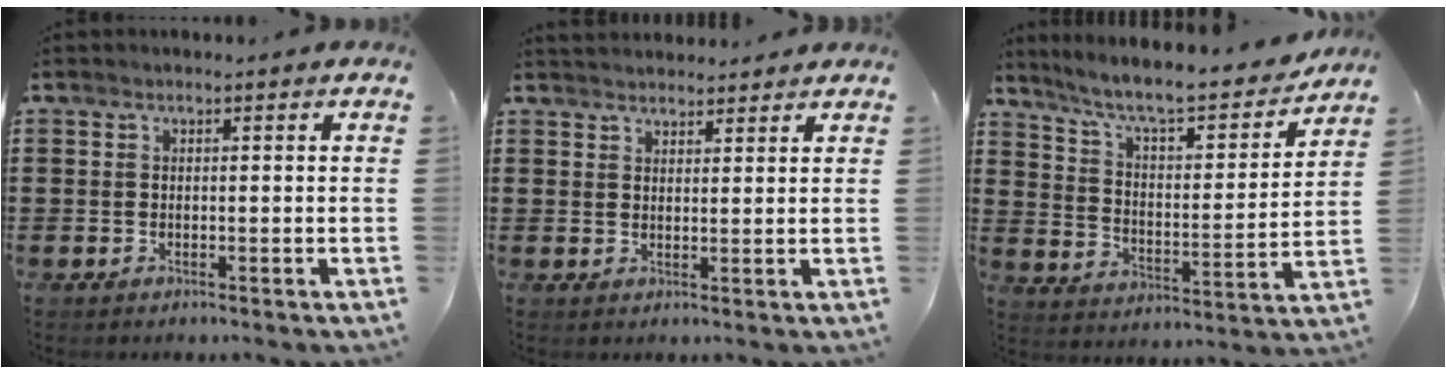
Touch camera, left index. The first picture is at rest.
{"total": 2.2, "force": [2.2, 0.3, -0.1], "torque": [-0.004, -0.001, 0.044]}
{"total": 7.9, "force": [6.8, 0.9, 4.0], "torque": [-0.105, -0.045, 0.111]}